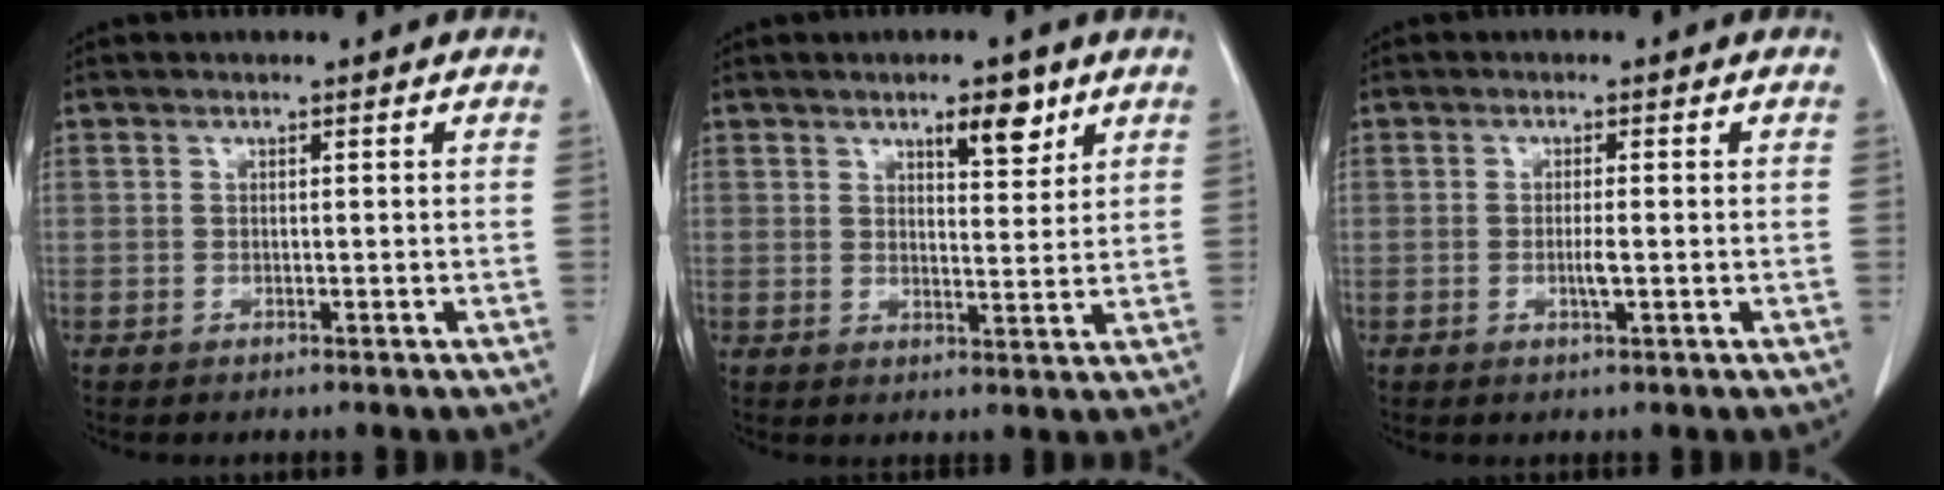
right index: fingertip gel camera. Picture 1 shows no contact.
{"total": 5.1, "force": [3.3, 1.7, 3.6], "torque": [-0.053, -0.004, 0.050]}
{"total": 2.3, "force": [-0.4, 0.2, 2.2], "torque": [-0.044, -0.003, -0.007]}